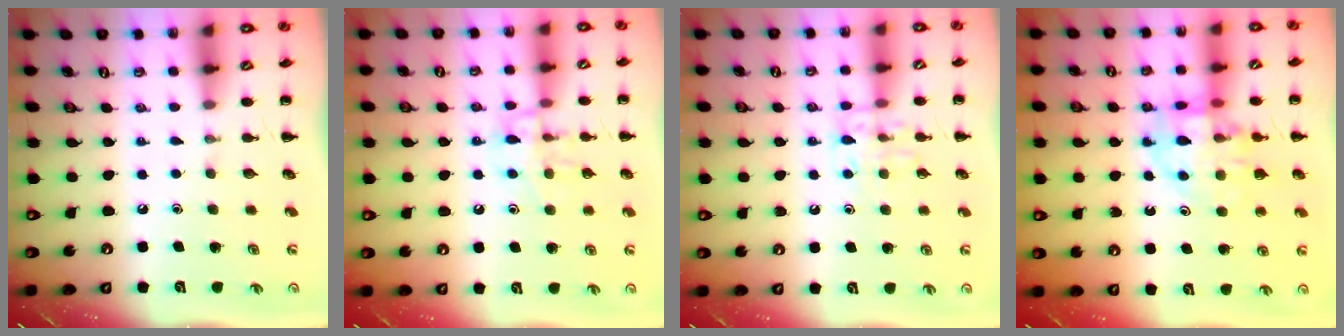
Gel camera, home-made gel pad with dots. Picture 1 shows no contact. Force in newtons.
{"total": 11.0, "press": 11.0, "slide": 0.8}
{"total": 9.2, "press": 9.2, "slide": 0.6}
{"total": 13.4, "press": 13.1, "slide": 2.7}